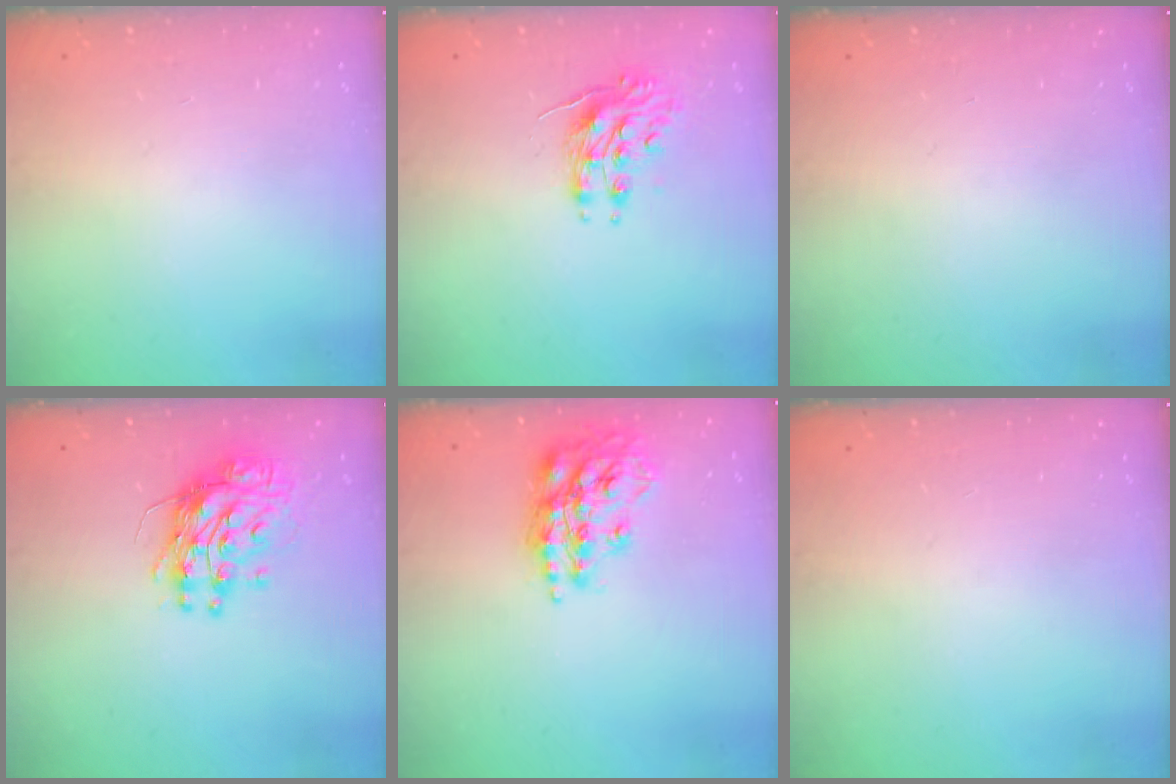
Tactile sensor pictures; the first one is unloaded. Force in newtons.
{"total": 8.4, "press": 8.3, "slide": 0.4}
{"total": 0.0}
{"total": 11.5, "press": 11.4, "slide": 1.3}
{"total": 16.1, "press": 16.0, "slide": 1.6}
{"total": 0.0}